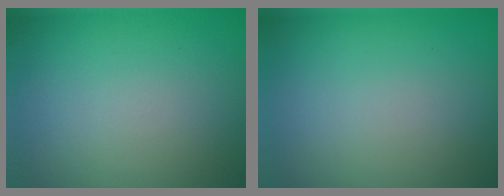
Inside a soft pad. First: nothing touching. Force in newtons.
{"total": 0.0}